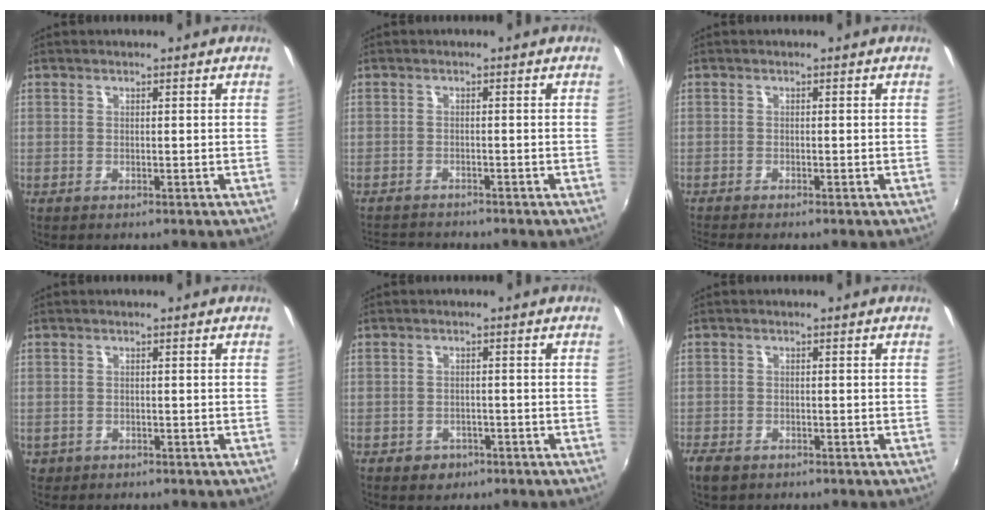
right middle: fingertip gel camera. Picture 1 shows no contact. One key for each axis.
{"total": 5.3, "fx": -5.1, "fy": 1.1, "fz": 1.2, "tx": -0.040, "ty": -0.008, "tz": -0.085}
{"total": 2.3, "fx": -2.1, "fy": -0.1, "fz": 1.0, "tx": -0.024, "ty": -0.017, "tz": -0.042}
{"total": 1.7, "fx": -0.7, "fy": 1.5, "fz": 0.5, "tx": -0.016, "ty": -0.004, "tz": -0.008}
{"total": 3.0, "fx": -1.6, "fy": 2.4, "fz": 0.8, "tx": -0.021, "ty": 0.000, "tz": -0.021}
{"total": 3.3, "fx": -2.4, "fy": 1.7, "fz": 1.5, "tx": -0.041, "ty": -0.011, "tz": -0.047}